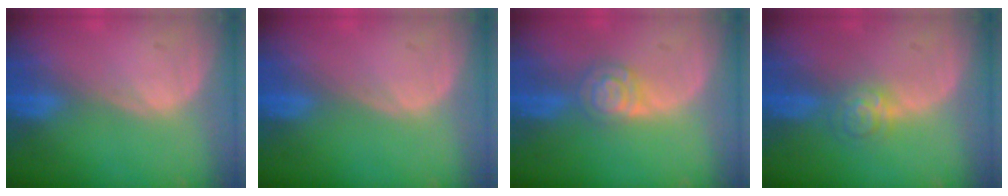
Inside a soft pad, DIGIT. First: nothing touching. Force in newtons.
{"total": 0.0}
{"total": 4.7, "press": 4.2, "slide": 2.1}
{"total": 4.0, "press": 3.6, "slide": 1.6}